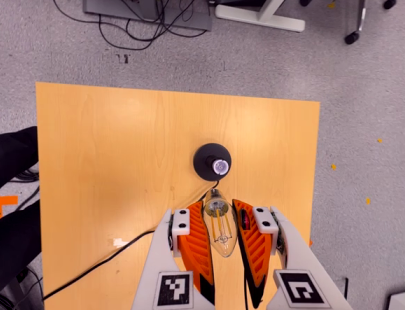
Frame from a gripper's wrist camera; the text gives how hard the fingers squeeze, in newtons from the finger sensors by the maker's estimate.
{"total": 23.4, "left": 26.2, "right": 20.7}